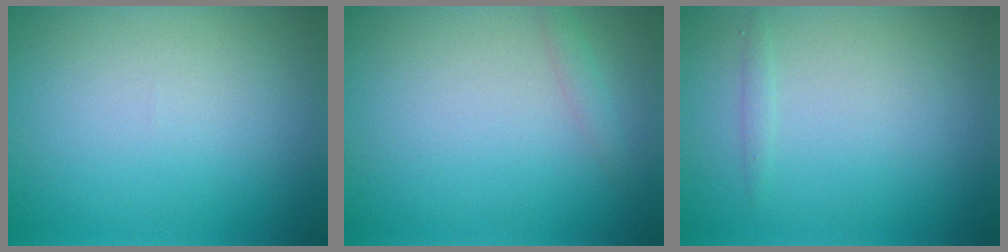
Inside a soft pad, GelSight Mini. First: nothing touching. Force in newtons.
{"total": 1.0, "press": 1.0, "slide": 0.0}
{"total": 0.5, "press": 0.5, "slide": 0.0}